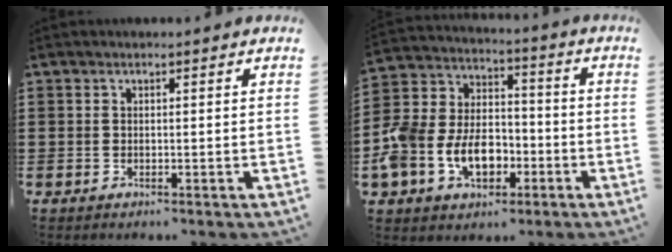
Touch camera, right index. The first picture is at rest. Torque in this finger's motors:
{"motor_torque": [2.14, 0.00, 1.05, 0.21]}